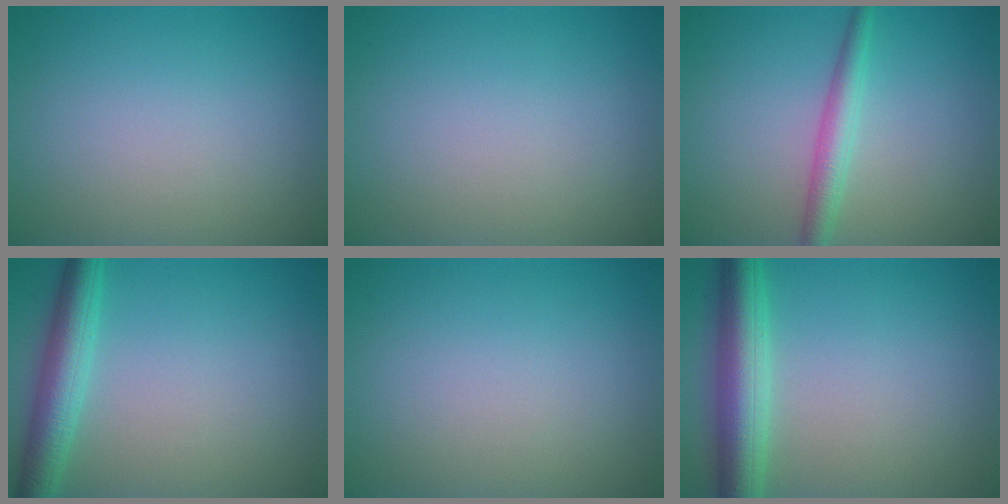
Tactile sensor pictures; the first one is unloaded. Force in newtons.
{"total": 0.0}
{"total": 2.7, "press": 2.7, "slide": 0.0}
{"total": 4.3, "press": 4.3, "slide": 0.2}
{"total": 0.0}
{"total": 5.7, "press": 5.7, "slide": 0.2}